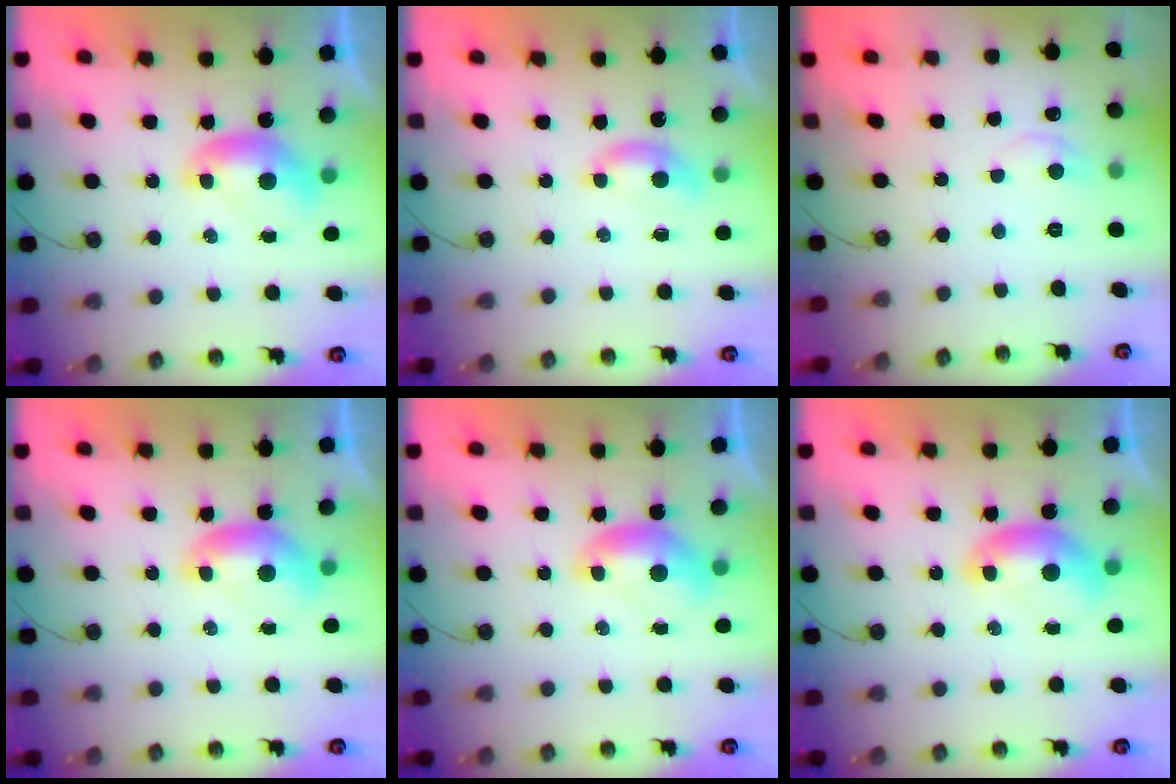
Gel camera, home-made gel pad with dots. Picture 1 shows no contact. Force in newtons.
{"total": 1.6, "press": 1.5, "slide": 0.5}
{"total": 0.6, "press": 0.1, "slide": 0.6}
{"total": 0.0}
{"total": 0.0}
{"total": 1.5, "press": 1.4, "slide": 0.6}